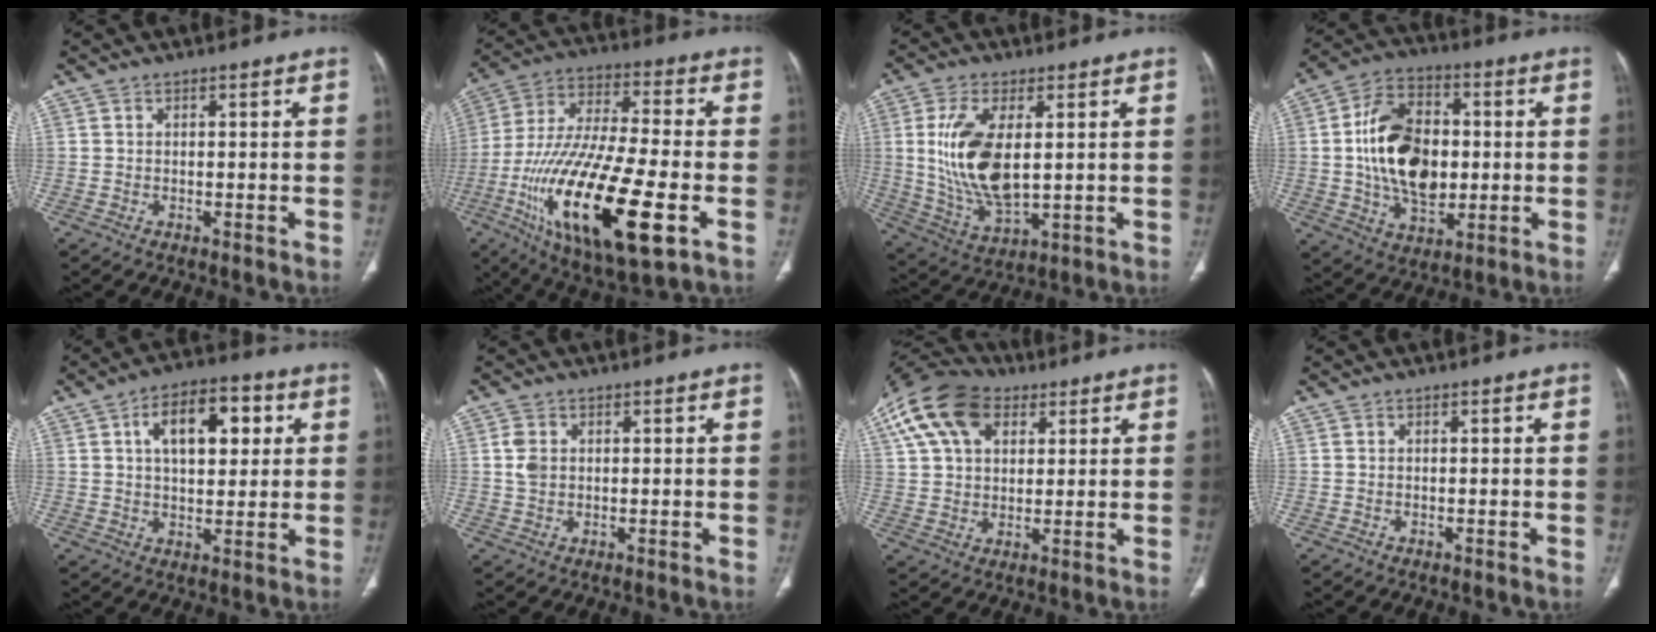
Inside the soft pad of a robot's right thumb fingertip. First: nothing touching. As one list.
[{"total": 28.0, "force": [-8.6, 9.0, 25.0], "torque": [-0.535, -0.011, -0.144]}, {"total": 14.7, "force": [2.0, 7.1, 12.8], "torque": [-0.259, -0.018, 0.053]}, {"total": 18.0, "force": [0.4, 11.8, 13.6], "torque": [-0.214, 0.011, 0.010]}, {"total": 12.6, "force": [3.8, 6.8, 9.9], "torque": [-0.124, 0.008, 0.056]}, {"total": 3.1, "force": [0.6, 2.3, 1.9], "torque": [-0.037, 0.001, 0.013]}, {"total": 18.1, "force": [8.2, 11.5, 11.4], "torque": [-0.230, 0.020, 0.146]}, {"total": 0.0}]